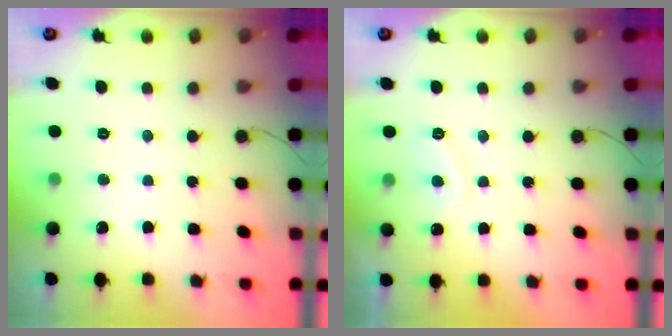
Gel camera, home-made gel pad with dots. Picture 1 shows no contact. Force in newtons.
{"total": 4.2, "press": 4.1, "slide": 0.8}